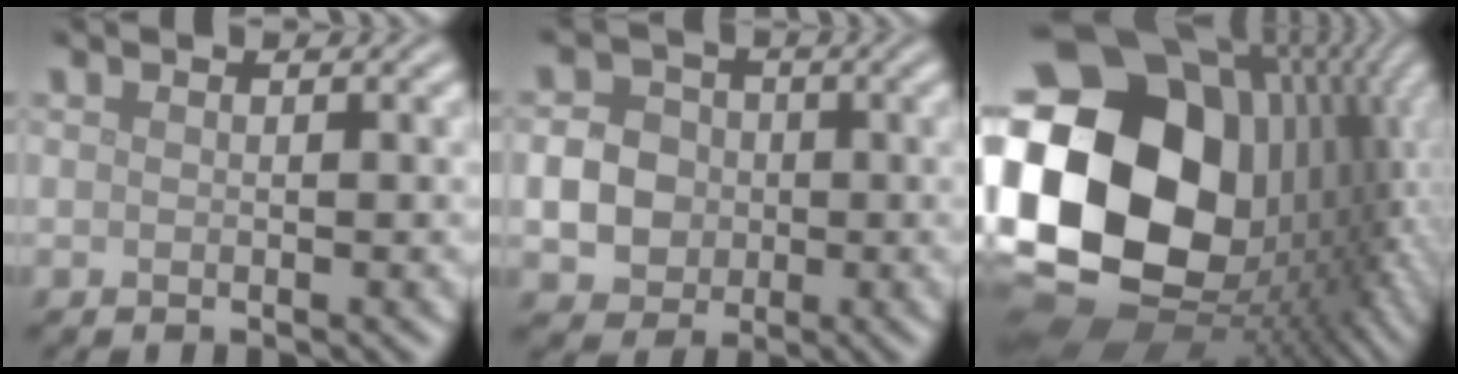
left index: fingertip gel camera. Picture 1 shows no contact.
{"total": 4.0, "force": [-0.5, 3.5, 1.7], "torque": [-0.028, 0.003, -0.011]}
{"total": 22.6, "force": [0.7, 17.2, 14.6], "torque": [-0.328, -0.031, 0.050]}